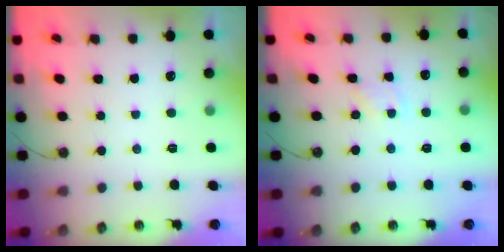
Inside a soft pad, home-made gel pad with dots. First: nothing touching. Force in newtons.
{"total": 1.7, "press": 1.6, "slide": 0.2}